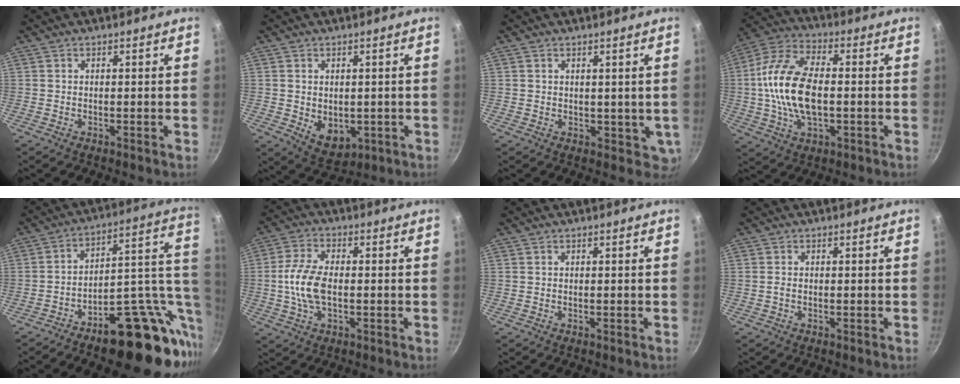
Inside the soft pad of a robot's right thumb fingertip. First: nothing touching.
{"total": 6.5, "force": [-0.5, 4.7, 4.5], "torque": [-0.052, -0.014, 0.009]}
{"total": 3.4, "force": [1.2, 2.7, 1.8], "torque": [-0.010, -0.005, 0.024]}
{"total": 16.1, "force": [-0.8, 8.9, 13.5], "torque": [-0.255, 0.029, -0.027]}
{"total": 24.6, "force": [-7.1, 12.3, 20.1], "torque": [-0.217, 0.039, -0.091]}
{"total": 8.8, "force": [-0.7, 4.7, 7.4], "torque": [-0.151, 0.016, -0.020]}
{"total": 0.0}
{"total": 0.8, "force": [-0.1, 0.5, 0.6], "torque": [-0.013, 0.001, -0.002]}